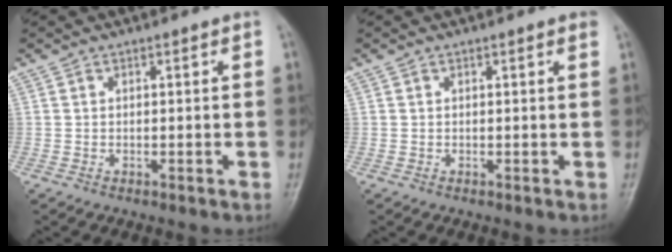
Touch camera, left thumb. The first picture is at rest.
{"total": 0.7, "force": [0.4, 0.1, 0.6], "torque": [-0.007, 0.001, 0.003]}